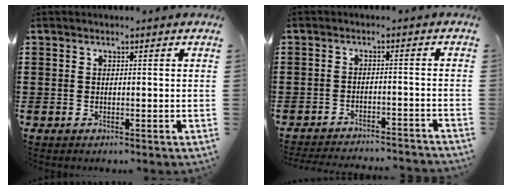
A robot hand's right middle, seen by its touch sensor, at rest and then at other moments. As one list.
[{"total": 3.0, "force": [-3.0, -0.1, 0.2], "torque": [-0.005, 0.001, -0.063]}]